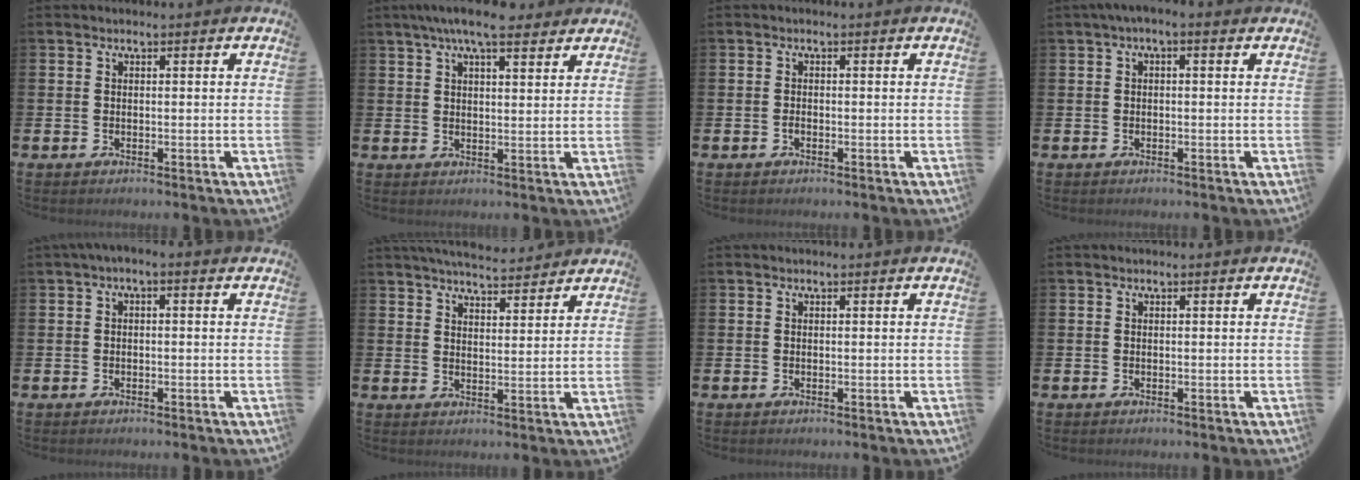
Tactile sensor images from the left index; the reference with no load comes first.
{"total": 6.6, "force": [5.5, 1.5, 3.3], "torque": [-0.068, -0.013, 0.097]}
{"total": 0.8, "force": [-0.5, 0.3, 0.5], "torque": [-0.016, 0.003, -0.009]}
{"total": 1.2, "force": [-0.3, 0.4, 1.1], "torque": [-0.019, 0.003, -0.008]}
{"total": 1.1, "force": [-0.7, 0.3, 0.8], "torque": [-0.013, 0.000, -0.014]}
{"total": 5.5, "force": [5.4, 0.7, 0.8], "torque": [-0.019, -0.028, 0.096]}
{"total": 0.0}
{"total": 0.0}